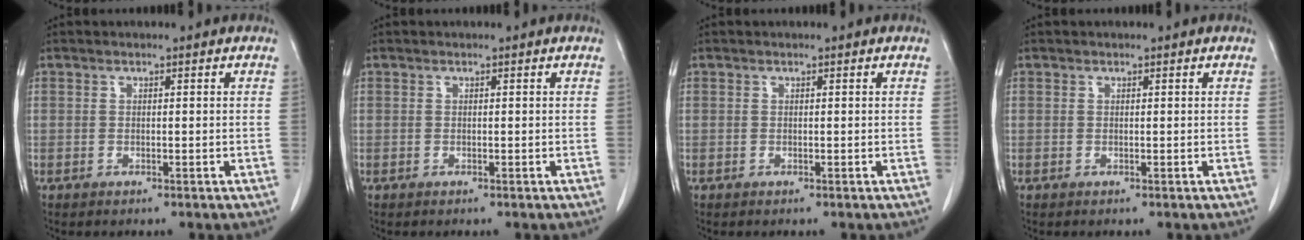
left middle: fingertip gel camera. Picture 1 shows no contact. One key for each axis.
{"total": 0.0}
{"total": 0.0}
{"total": 0.0}